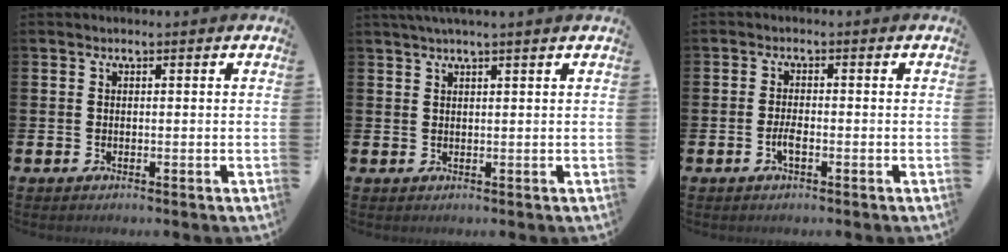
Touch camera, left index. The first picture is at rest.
{"total": 1.8, "force": [1.5, -0.4, 0.9], "torque": [-0.020, 0.001, 0.029]}
{"total": 1.9, "force": [-0.8, 0.6, 1.7], "torque": [-0.039, 0.004, -0.013]}